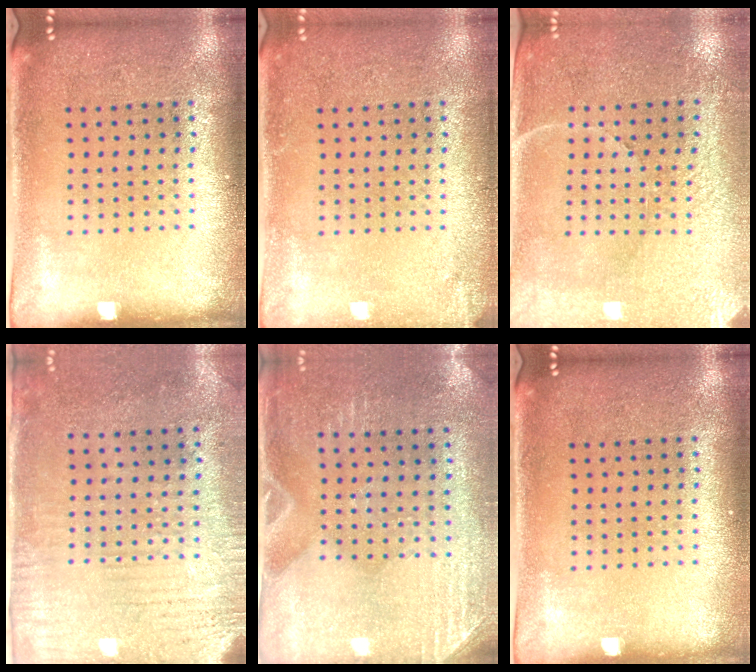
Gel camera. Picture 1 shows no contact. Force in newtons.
{"total": 1.2, "press": 1.2, "slide": 0.0}
{"total": 3.3, "press": 3.1, "slide": 1.1}
{"total": 3.1, "press": 2.4, "slide": 1.9}
{"total": 2.8, "press": 2.5, "slide": 1.3}
{"total": 0.0}